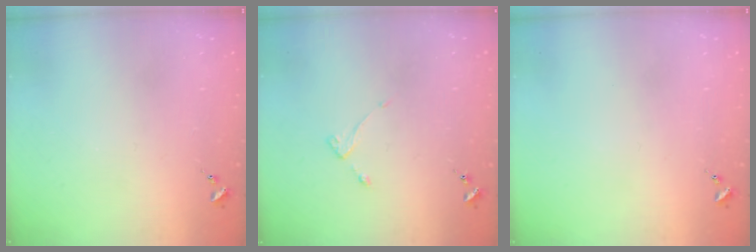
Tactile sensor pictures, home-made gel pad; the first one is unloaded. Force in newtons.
{"total": 2.6, "press": 2.6, "slide": 0.5}
{"total": 0.0}